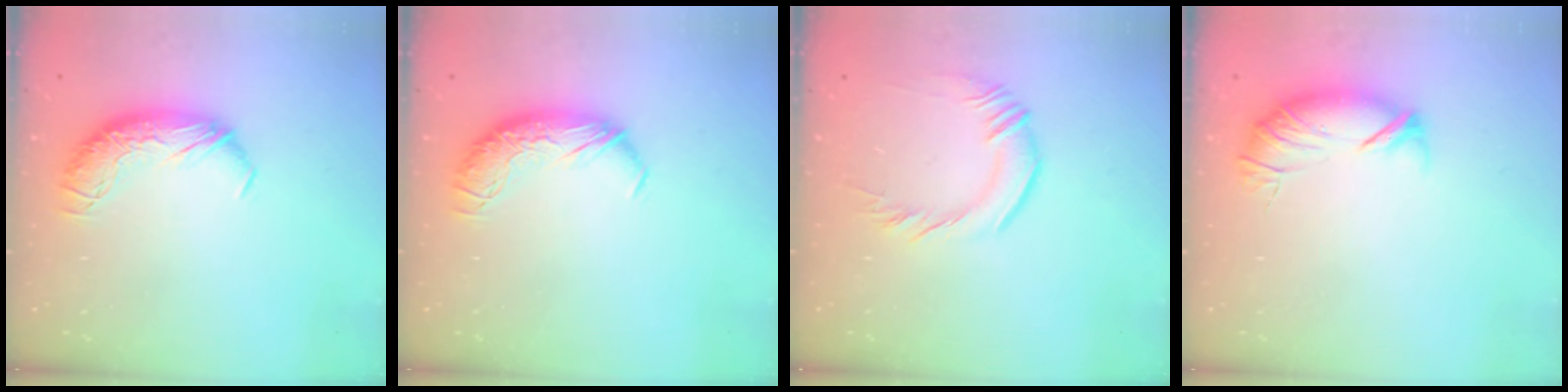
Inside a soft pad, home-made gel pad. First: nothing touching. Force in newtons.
{"total": 0.0}
{"total": 1.2, "press": 0.8, "slide": 0.9}
{"total": 4.3, "press": 3.8, "slide": 1.9}